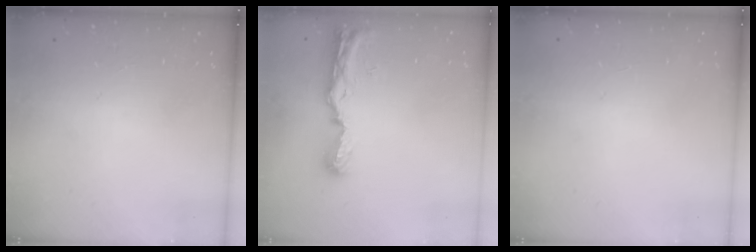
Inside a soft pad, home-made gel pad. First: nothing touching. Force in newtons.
{"total": 8.8, "press": 8.8, "slide": 1.0}
{"total": 0.9, "press": 0.9, "slide": 0.1}